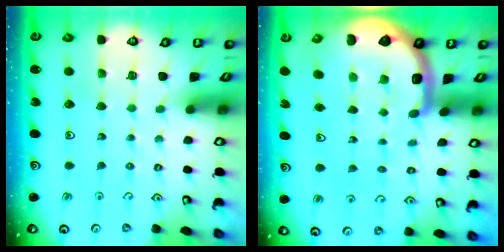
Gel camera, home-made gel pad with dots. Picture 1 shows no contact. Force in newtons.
{"total": 8.6, "press": 8.4, "slide": 1.9}